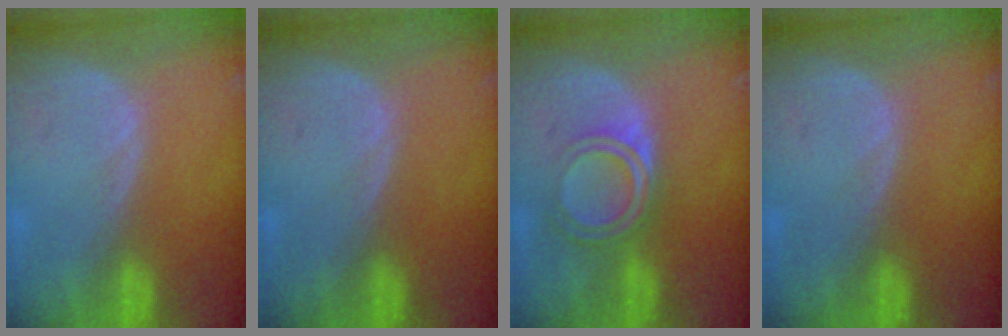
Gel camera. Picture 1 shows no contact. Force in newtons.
{"total": 0.0}
{"total": 5.3, "press": 4.9, "slide": 1.9}
{"total": 0.0}